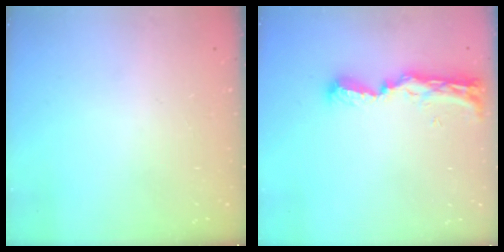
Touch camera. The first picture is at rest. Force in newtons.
{"total": 8.8, "press": 8.8, "slide": 1.0}